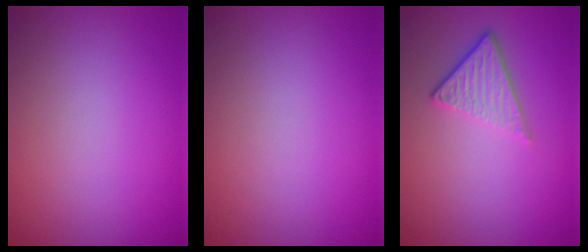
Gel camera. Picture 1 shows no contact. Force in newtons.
{"total": 0.0}
{"total": 3.8, "press": 2.6, "slide": 2.7}